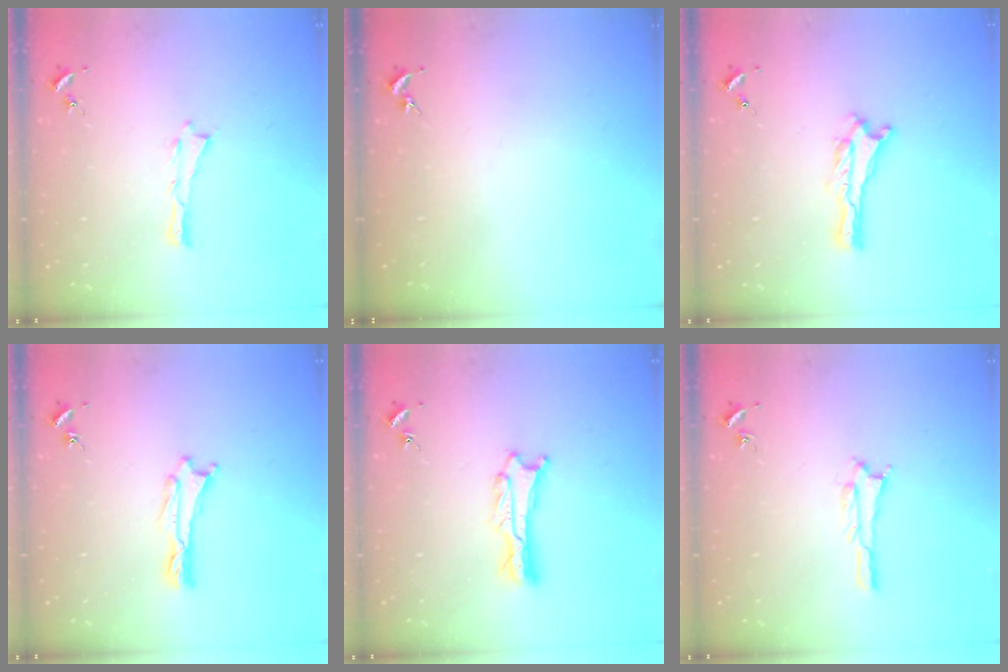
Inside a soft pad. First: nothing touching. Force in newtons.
{"total": 0.0}
{"total": 0.0}
{"total": 0.6, "press": 0.6, "slide": 0.1}
{"total": 1.2, "press": 1.2, "slide": 0.1}
{"total": 1.1, "press": 1.1, "slide": 0.1}